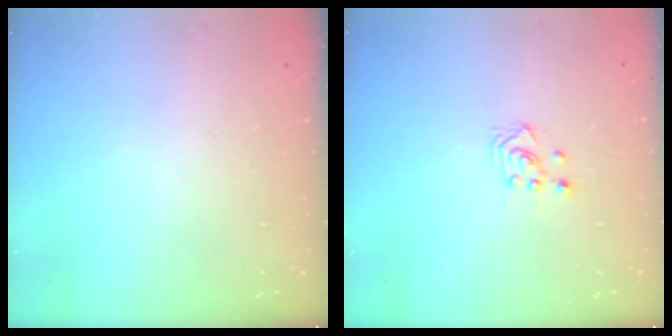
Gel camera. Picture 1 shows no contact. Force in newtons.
{"total": 3.1, "press": 2.9, "slide": 1.0}